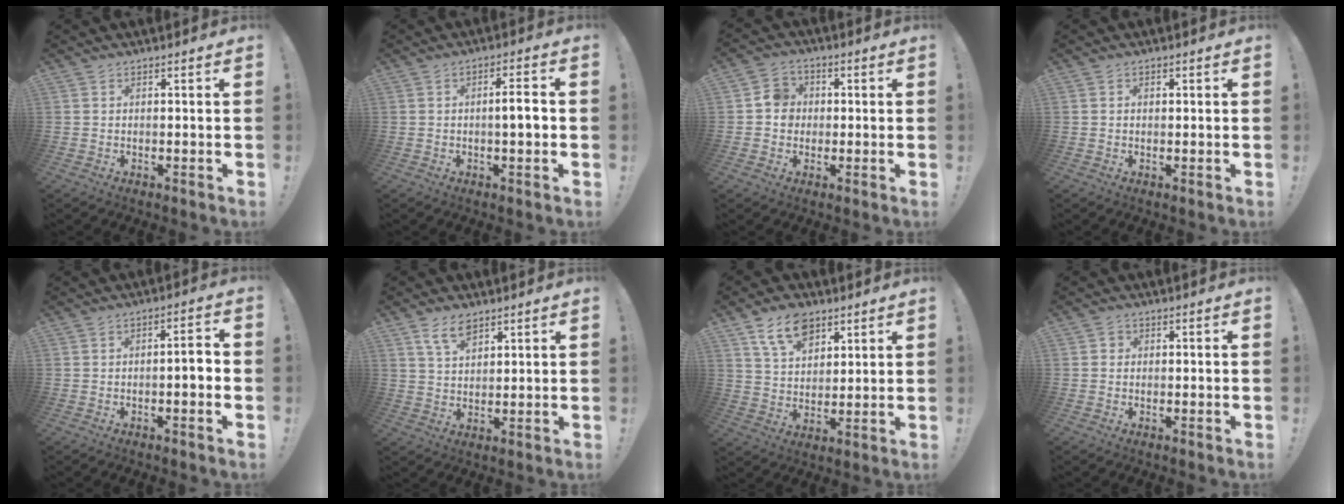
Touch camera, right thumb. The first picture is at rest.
{"total": 5.4, "force": [-0.7, 0.6, 5.3], "torque": [-0.084, 0.003, -0.018]}
{"total": 6.7, "force": [-0.1, 6.2, 2.5], "torque": [-0.041, 0.019, 0.001]}
{"total": 0.6, "force": [-0.1, 0.5, 0.4], "torque": [-0.006, 0.003, -0.002]}
{"total": 4.0, "force": [-1.4, 0.4, 3.8], "torque": [-0.062, 0.006, -0.026]}
{"total": 6.8, "force": [4.5, 3.4, 3.8], "torque": [-0.070, -0.016, 0.084]}
{"total": 11.1, "force": [6.8, 6.8, 5.6], "torque": [-0.101, -0.020, 0.130]}
{"total": 1.2, "force": [0.0, 1.2, 0.2], "torque": [-0.005, 0.003, -0.001]}